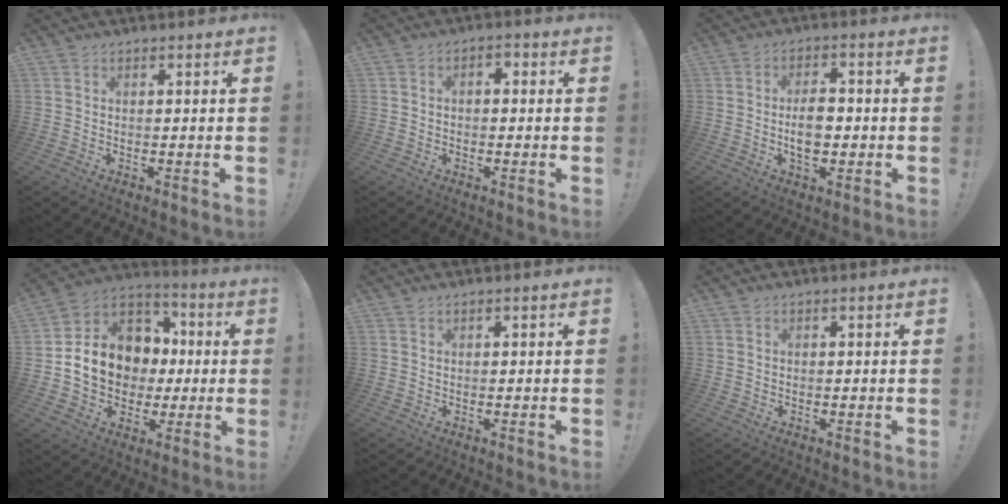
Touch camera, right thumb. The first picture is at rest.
{"total": 2.3, "force": [-1.4, 1.4, 1.2], "torque": [-0.012, 0.006, -0.028]}
{"total": 7.4, "force": [-1.2, 4.5, 5.7], "torque": [-0.093, 0.003, -0.025]}
{"total": 14.9, "force": [-0.1, 12.7, 7.8], "torque": [-0.116, 0.008, 0.014]}
{"total": 0.0}
{"total": 0.0}